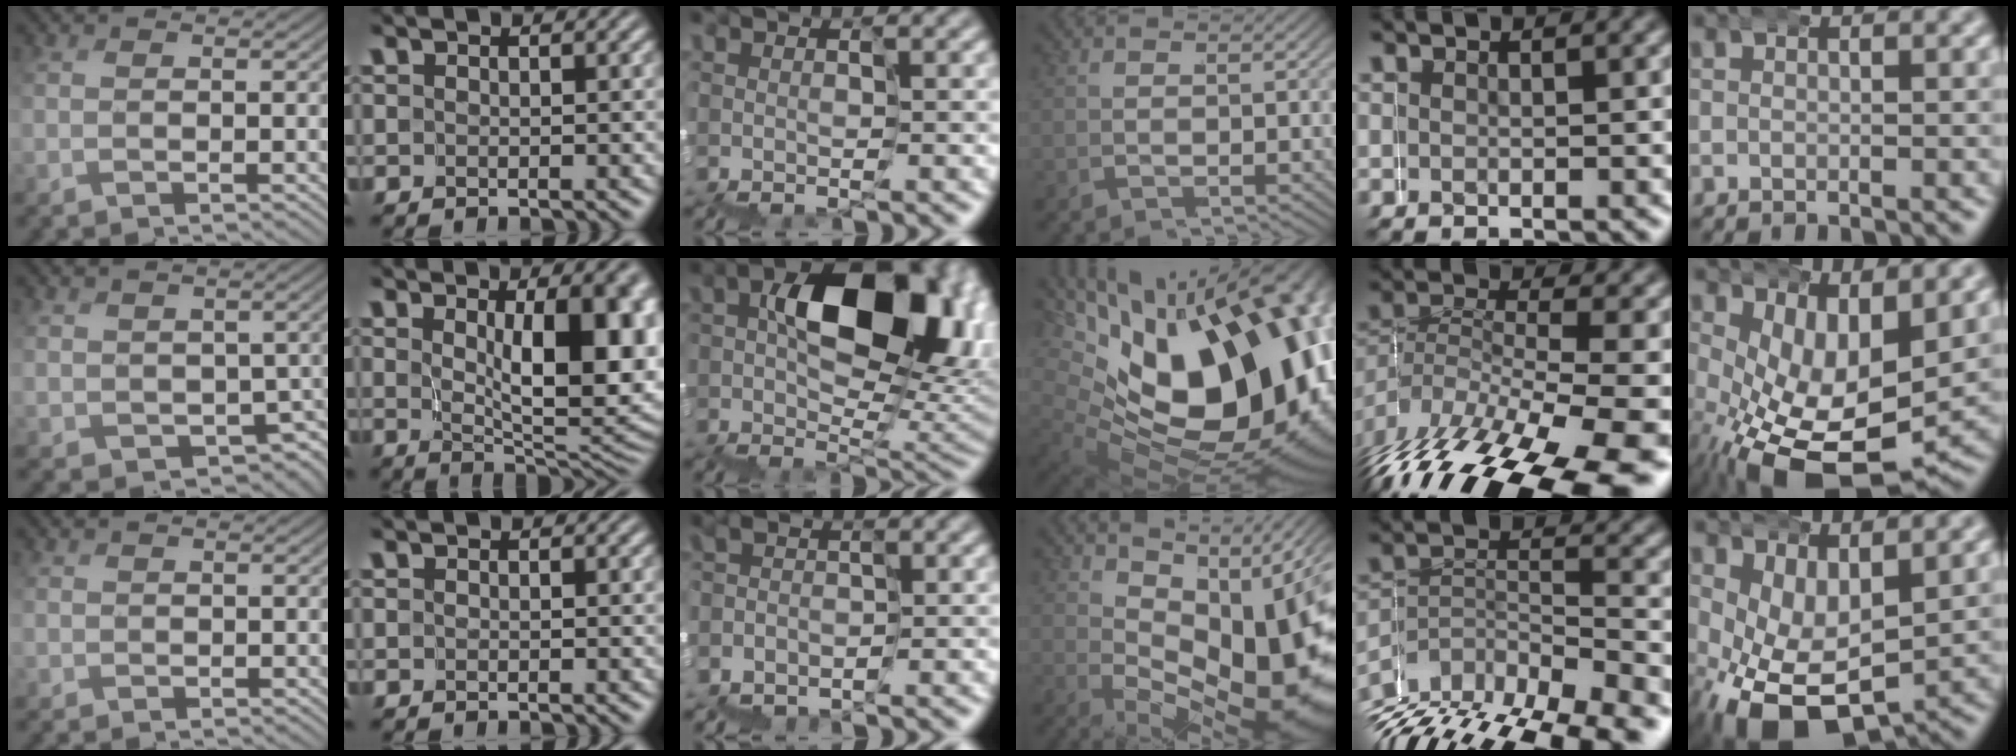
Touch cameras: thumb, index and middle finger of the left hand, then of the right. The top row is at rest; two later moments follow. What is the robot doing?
{"motion": "wrap", "object": "duck tape"}